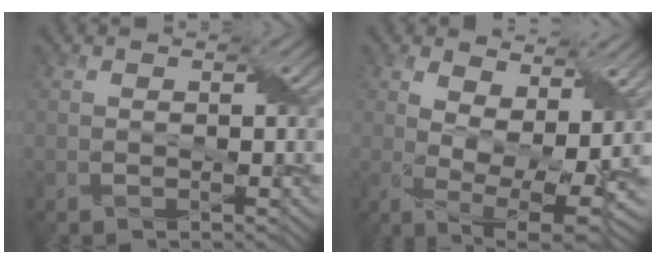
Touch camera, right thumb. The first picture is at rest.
{"total": 9.1, "force": [2.5, 3.7, 8.0], "torque": [-0.156, -0.012, 0.046]}